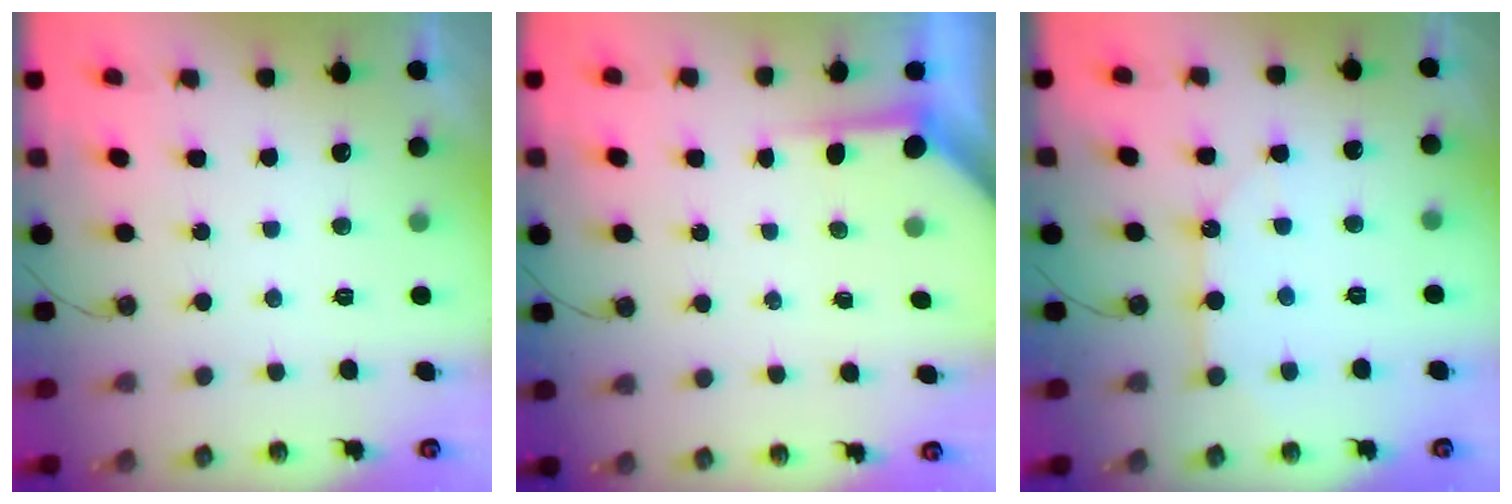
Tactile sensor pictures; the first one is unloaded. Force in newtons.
{"total": 3.7, "press": 3.7, "slide": 0.3}
{"total": 8.0, "press": 8.0, "slide": 0.4}